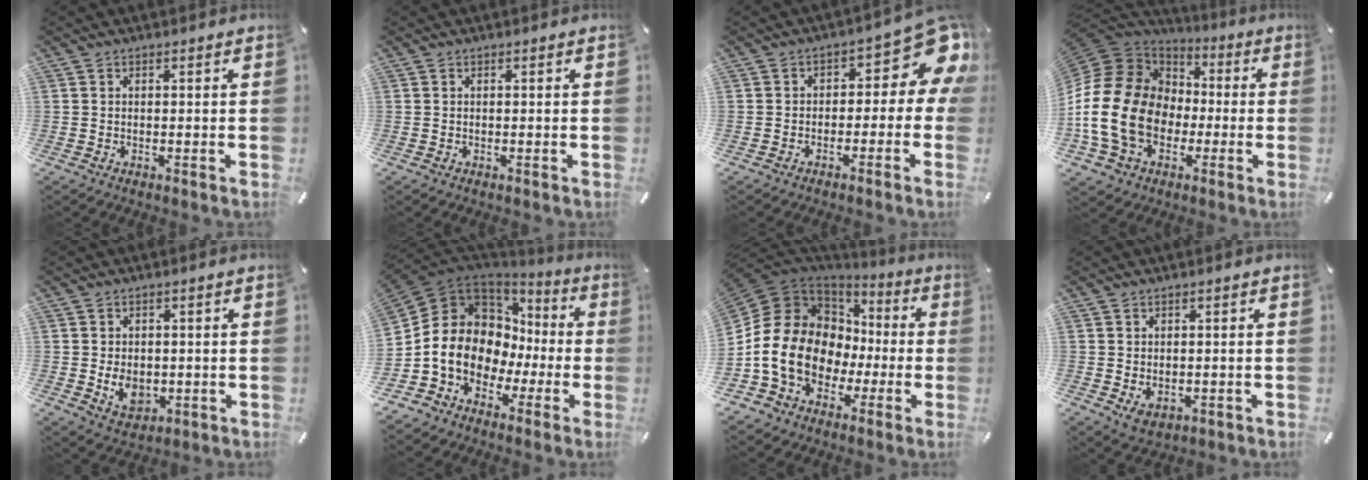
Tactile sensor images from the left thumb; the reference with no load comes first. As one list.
[{"total": 0.0}, {"total": 10.8, "force": [3.1, 5.9, 8.5], "torque": [-0.101, -0.026, 0.051]}, {"total": 21.2, "force": [-4.4, 16.8, 12.1], "torque": [-0.274, 0.026, -0.075]}, {"total": 6.5, "force": [-1.0, 5.2, 3.7], "torque": [-0.069, -0.001, -0.018]}, {"total": 12.4, "force": [-1.6, 11.0, 5.5], "torque": [-0.127, -0.018, -0.030]}, {"total": 16.1, "force": [-3.6, 13.4, 8.2], "torque": [-0.187, 0.003, -0.065]}, {"total": 2.4, "force": [-0.2, 2.1, 1.1], "torque": [-0.009, -0.001, 0.000]}]